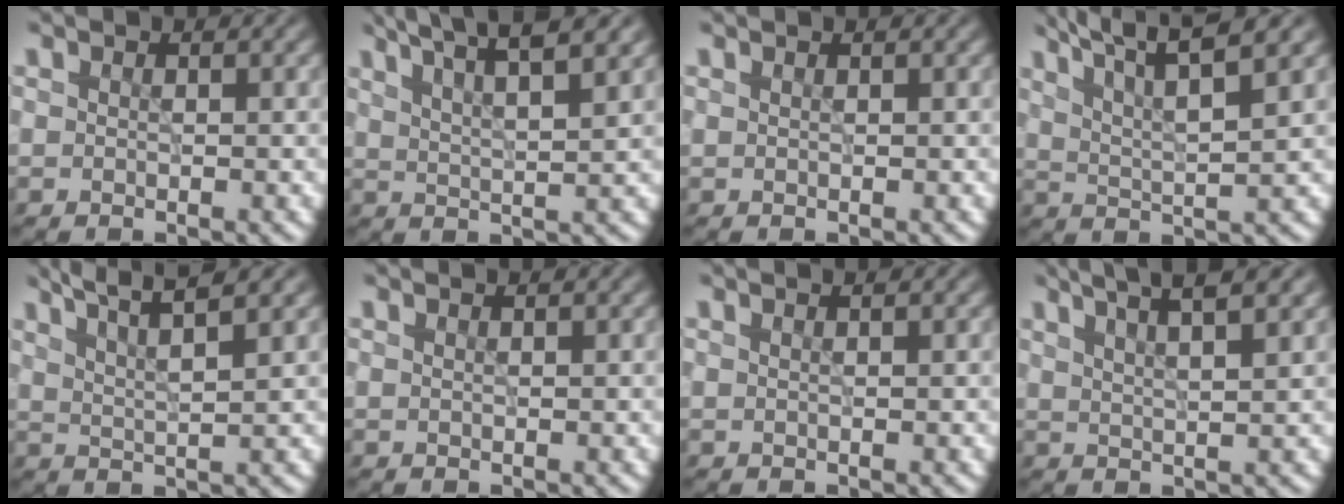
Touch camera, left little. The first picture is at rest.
{"total": 7.9, "force": [5.7, 1.7, 5.2], "torque": [-0.057, 0.026, 0.057]}
{"total": 0.0}
{"total": 7.1, "force": [5.2, 1.4, 4.7], "torque": [-0.074, 0.018, 0.065]}
{"total": 5.6, "force": [4.4, 0.8, 3.5], "torque": [-0.050, 0.017, 0.058]}
{"total": 0.9, "force": [0.6, 0.3, 0.6], "torque": [-0.005, 0.000, 0.002]}
{"total": 1.3, "force": [0.8, 0.5, 0.9], "torque": [-0.008, -0.001, -0.003]}
{"total": 5.9, "force": [4.1, 1.3, 4.0], "torque": [-0.037, 0.025, 0.037]}